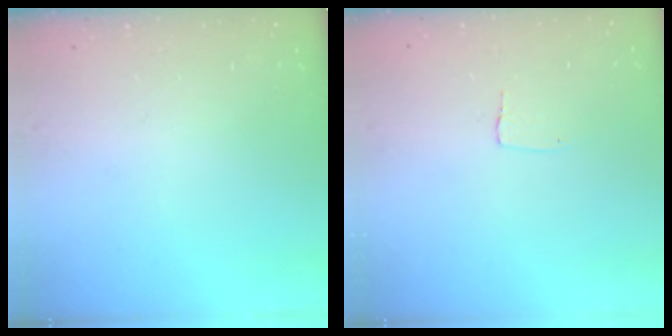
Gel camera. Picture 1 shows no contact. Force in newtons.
{"total": 3.7, "press": 3.7, "slide": 0.1}